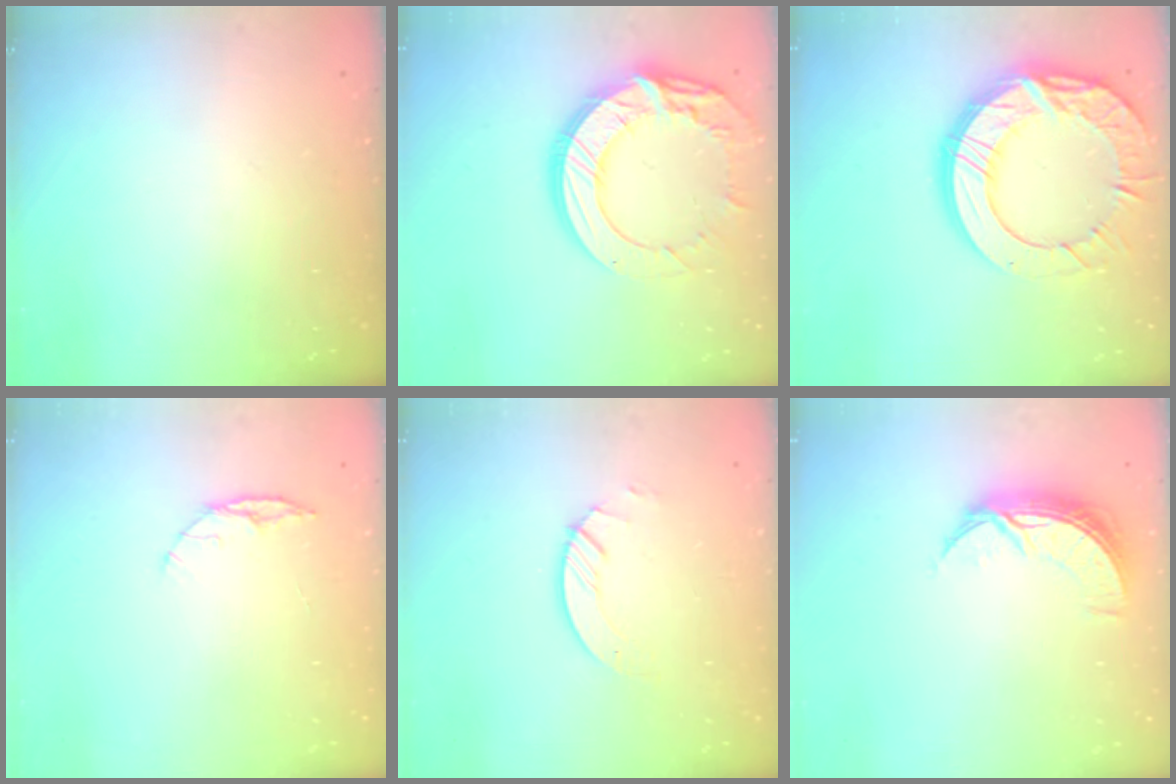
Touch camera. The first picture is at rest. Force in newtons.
{"total": 18.0, "press": 17.9, "slide": 1.3}
{"total": 22.7, "press": 22.6, "slide": 1.9}
{"total": 5.6, "press": 5.5, "slide": 0.6}
{"total": 3.2, "press": 3.2, "slide": 0.2}
{"total": 8.6, "press": 8.6, "slide": 0.1}